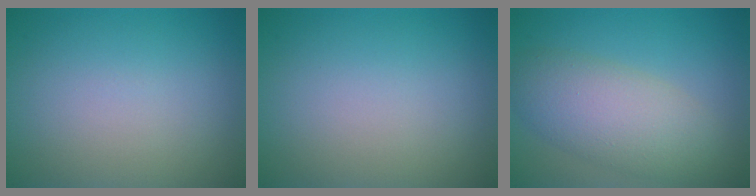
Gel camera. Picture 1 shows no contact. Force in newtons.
{"total": 0.0}
{"total": 6.0, "press": 6.0, "slide": 0.2}